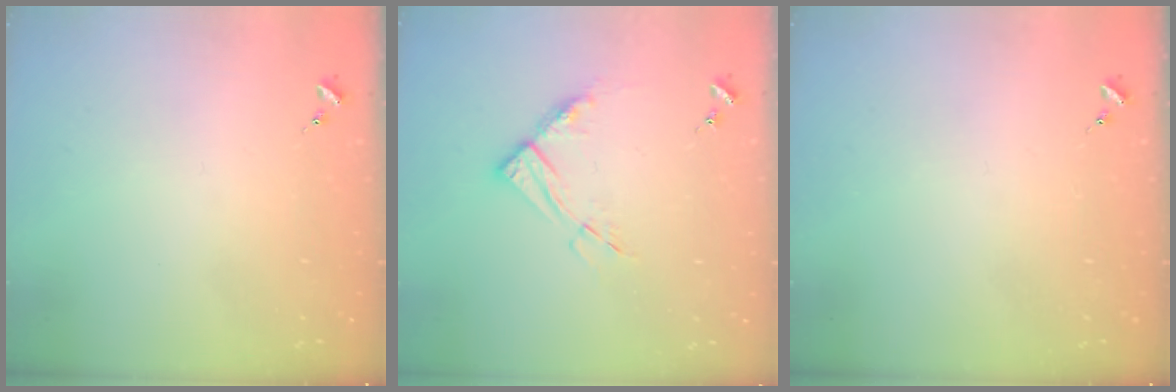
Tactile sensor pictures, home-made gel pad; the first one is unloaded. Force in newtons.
{"total": 9.6, "press": 9.5, "slide": 1.1}
{"total": 0.0}